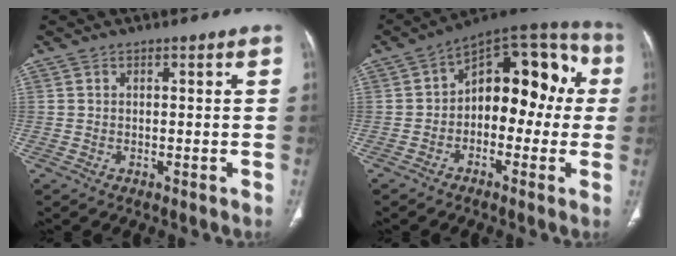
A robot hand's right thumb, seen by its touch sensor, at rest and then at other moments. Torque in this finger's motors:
{"motor_torque": [-0.38, 1.04, 0.08, 0.09, 0.13]}